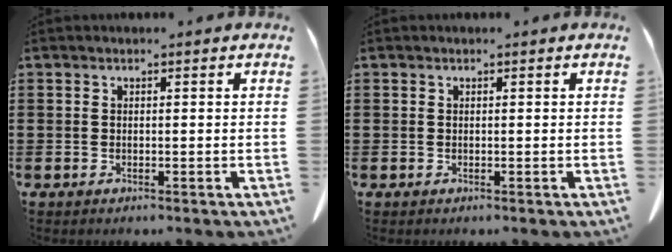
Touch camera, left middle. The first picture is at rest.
{"total": 0.0}